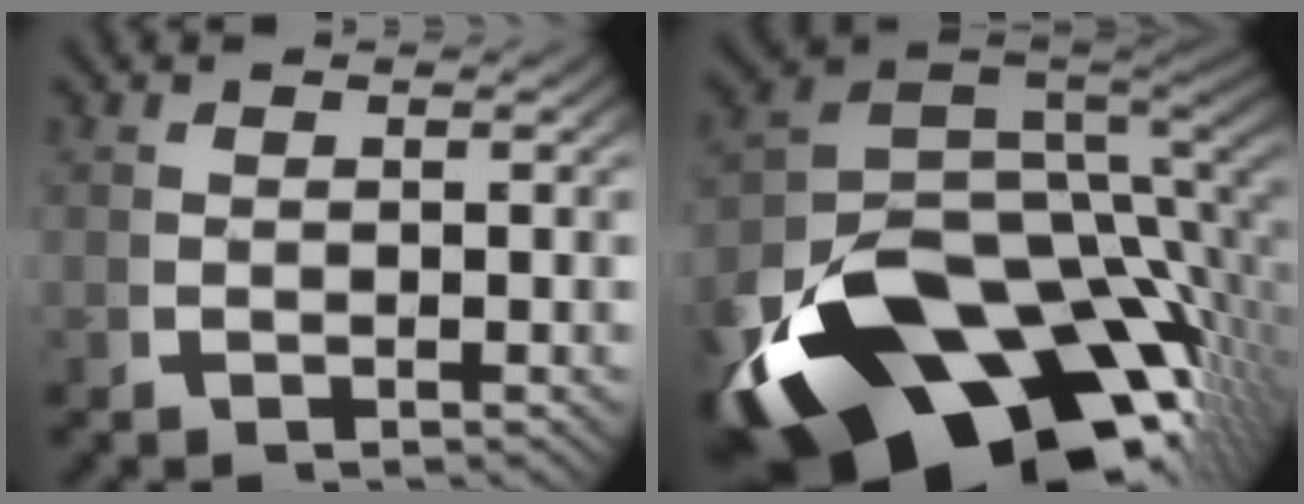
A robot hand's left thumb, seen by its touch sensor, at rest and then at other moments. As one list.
[{"total": 25.3, "force": [-6.3, 14.6, 19.7], "torque": [-0.351, -0.062, -0.071]}]